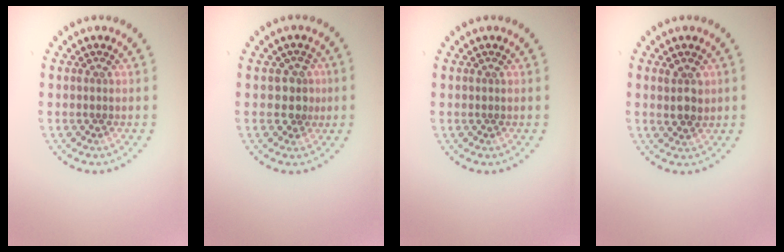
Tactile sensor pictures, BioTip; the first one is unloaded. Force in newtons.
{"total": 2.2, "press": 1.9, "slide": 1.2}
{"total": 0.0}
{"total": 2.1, "press": 1.9, "slide": 0.9}